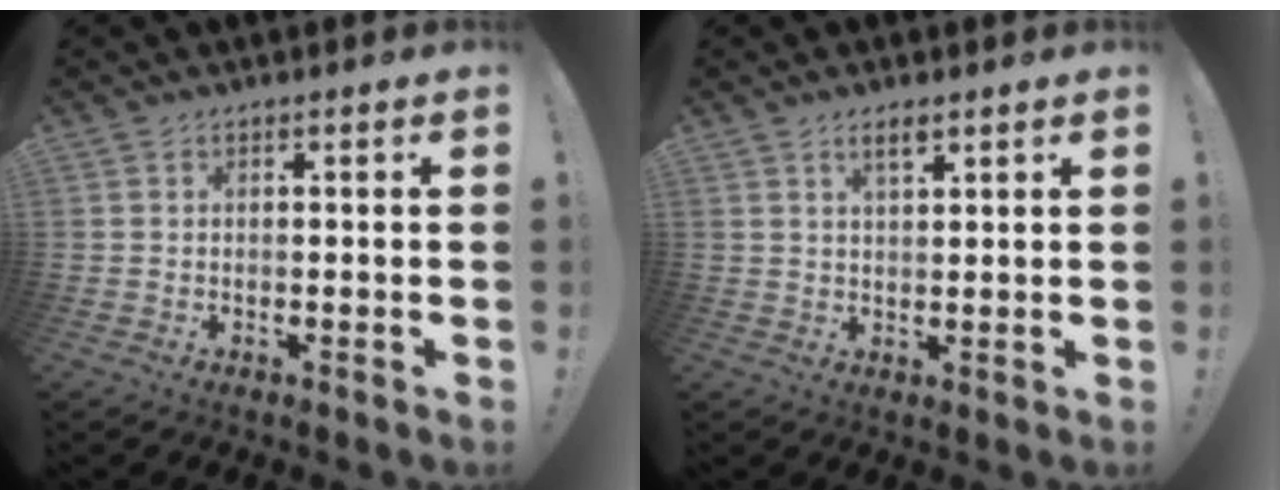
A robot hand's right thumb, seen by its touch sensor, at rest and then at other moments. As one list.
[{"total": 3.6, "force": [2.2, 1.2, 2.5], "torque": [-0.039, -0.008, 0.036]}]